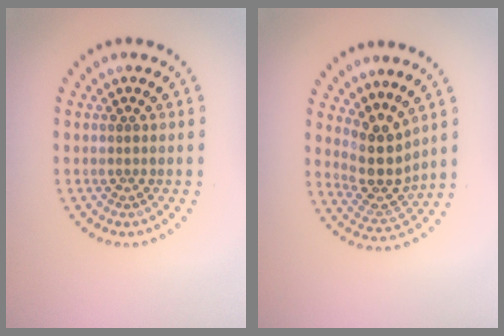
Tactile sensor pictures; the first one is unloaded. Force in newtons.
{"total": 4.0, "press": 3.1, "slide": 2.5}